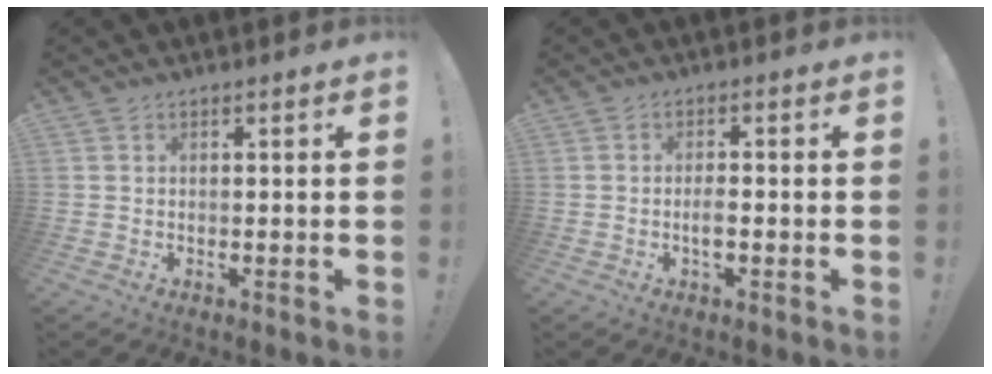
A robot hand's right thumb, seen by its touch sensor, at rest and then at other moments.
{"total": 2.8, "force": [-1.0, 1.6, 2.1], "torque": [-0.019, 0.000, -0.021]}